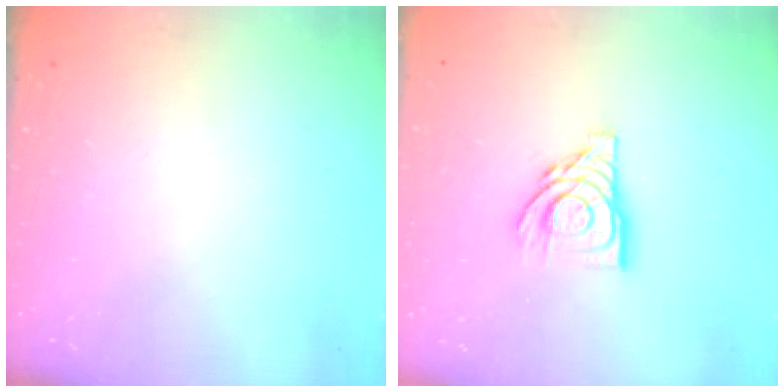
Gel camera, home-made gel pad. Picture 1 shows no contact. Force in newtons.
{"total": 12.4, "press": 12.3, "slide": 1.3}